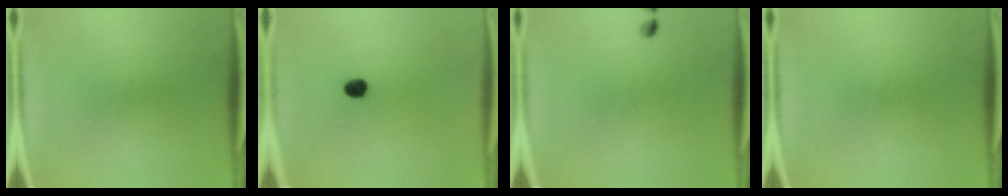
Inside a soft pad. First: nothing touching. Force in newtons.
{"total": 2.8}
{"total": 1.0}
{"total": 0.0}